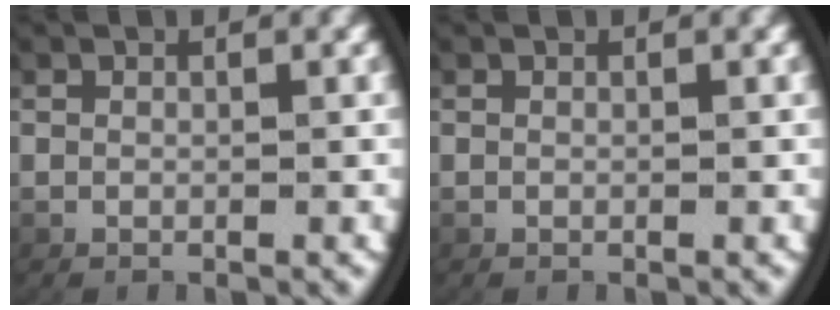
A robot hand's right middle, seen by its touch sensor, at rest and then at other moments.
{"total": 0.0}